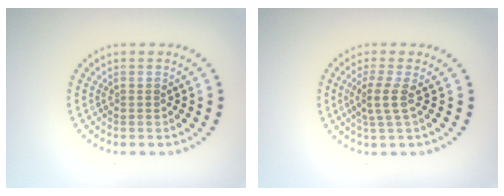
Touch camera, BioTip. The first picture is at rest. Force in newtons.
{"total": 2.2, "press": 1.7, "slide": 1.3}